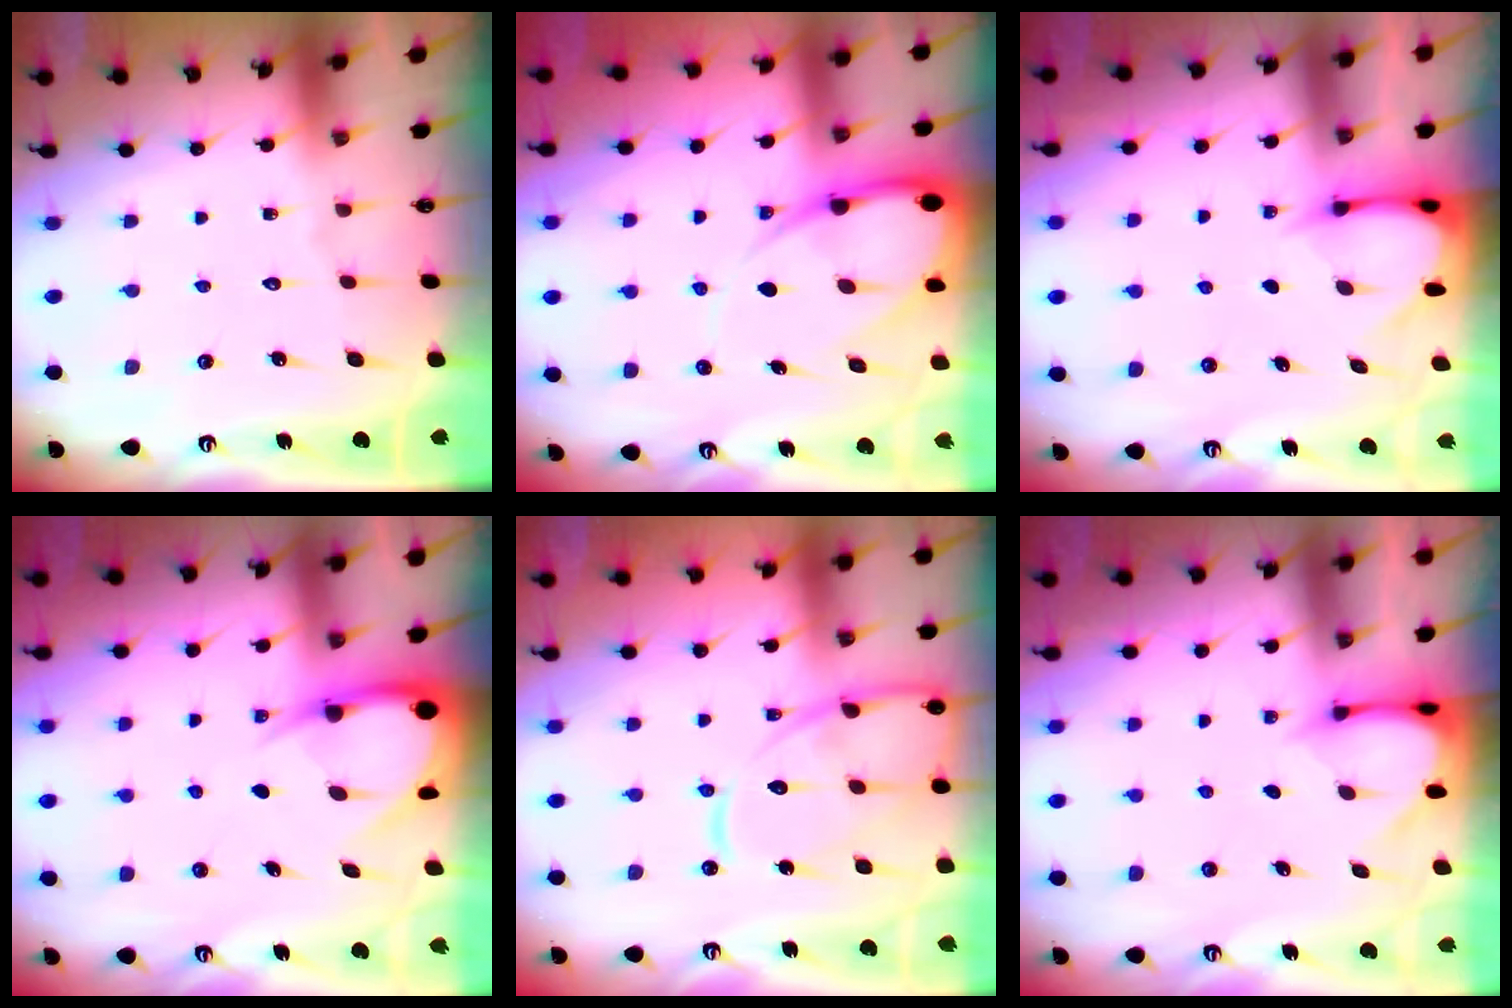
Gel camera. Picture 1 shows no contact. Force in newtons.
{"total": 12.3, "press": 12.2, "slide": 1.3}
{"total": 3.5, "press": 3.5, "slide": 0.3}
{"total": 6.9, "press": 6.8, "slide": 0.8}
{"total": 14.5, "press": 14.4, "slide": 1.4}
{"total": 3.0, "press": 2.9, "slide": 0.4}